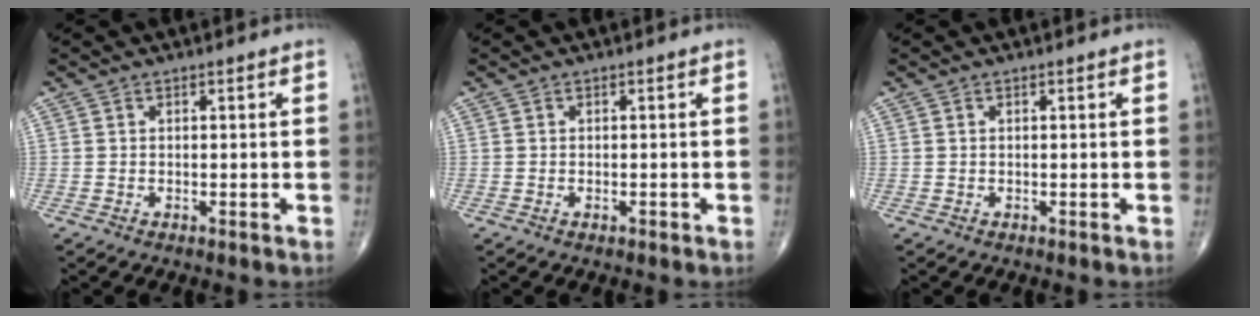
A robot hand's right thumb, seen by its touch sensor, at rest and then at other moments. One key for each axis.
{"total": 0.8, "fx": -0.4, "fy": 0.4, "fz": 0.6, "tx": -0.012, "ty": 0.003, "tz": -0.005}
{"total": 0.0}